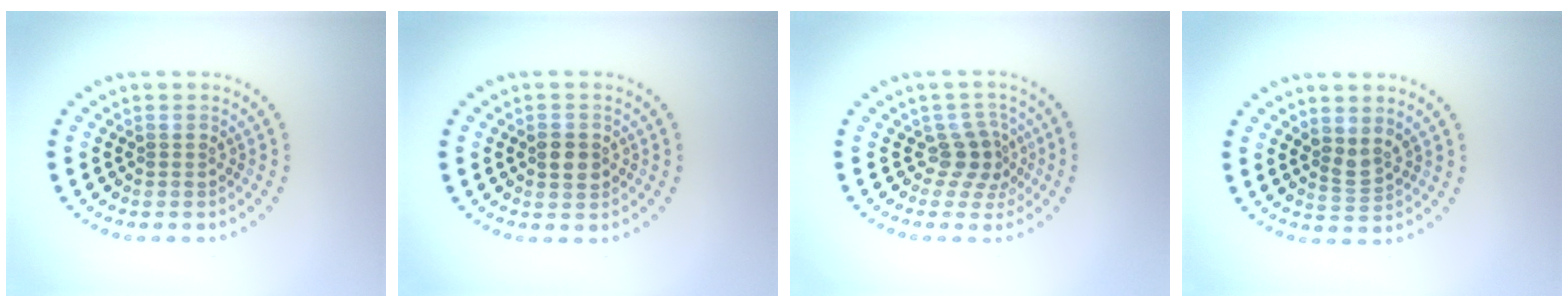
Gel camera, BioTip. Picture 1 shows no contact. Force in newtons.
{"total": 1.9, "press": 1.9, "slide": 0.1}
{"total": 2.5, "press": 1.8, "slide": 1.8}
{"total": 1.9, "press": 1.4, "slide": 1.2}